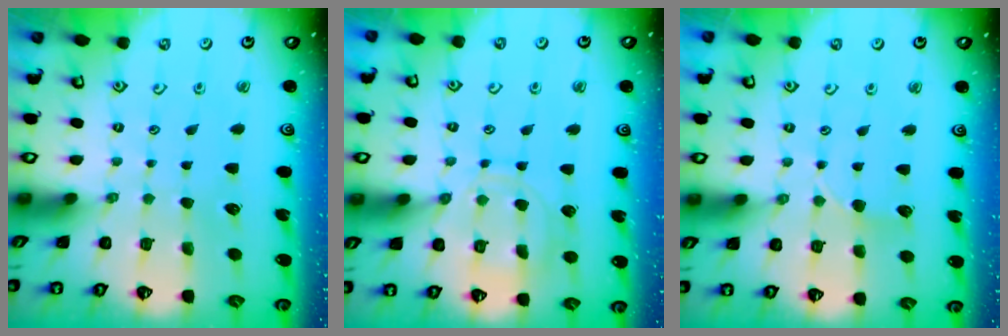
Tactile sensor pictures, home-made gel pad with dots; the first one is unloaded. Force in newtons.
{"total": 11.8, "press": 11.8, "slide": 0.8}
{"total": 4.5, "press": 4.4, "slide": 0.5}